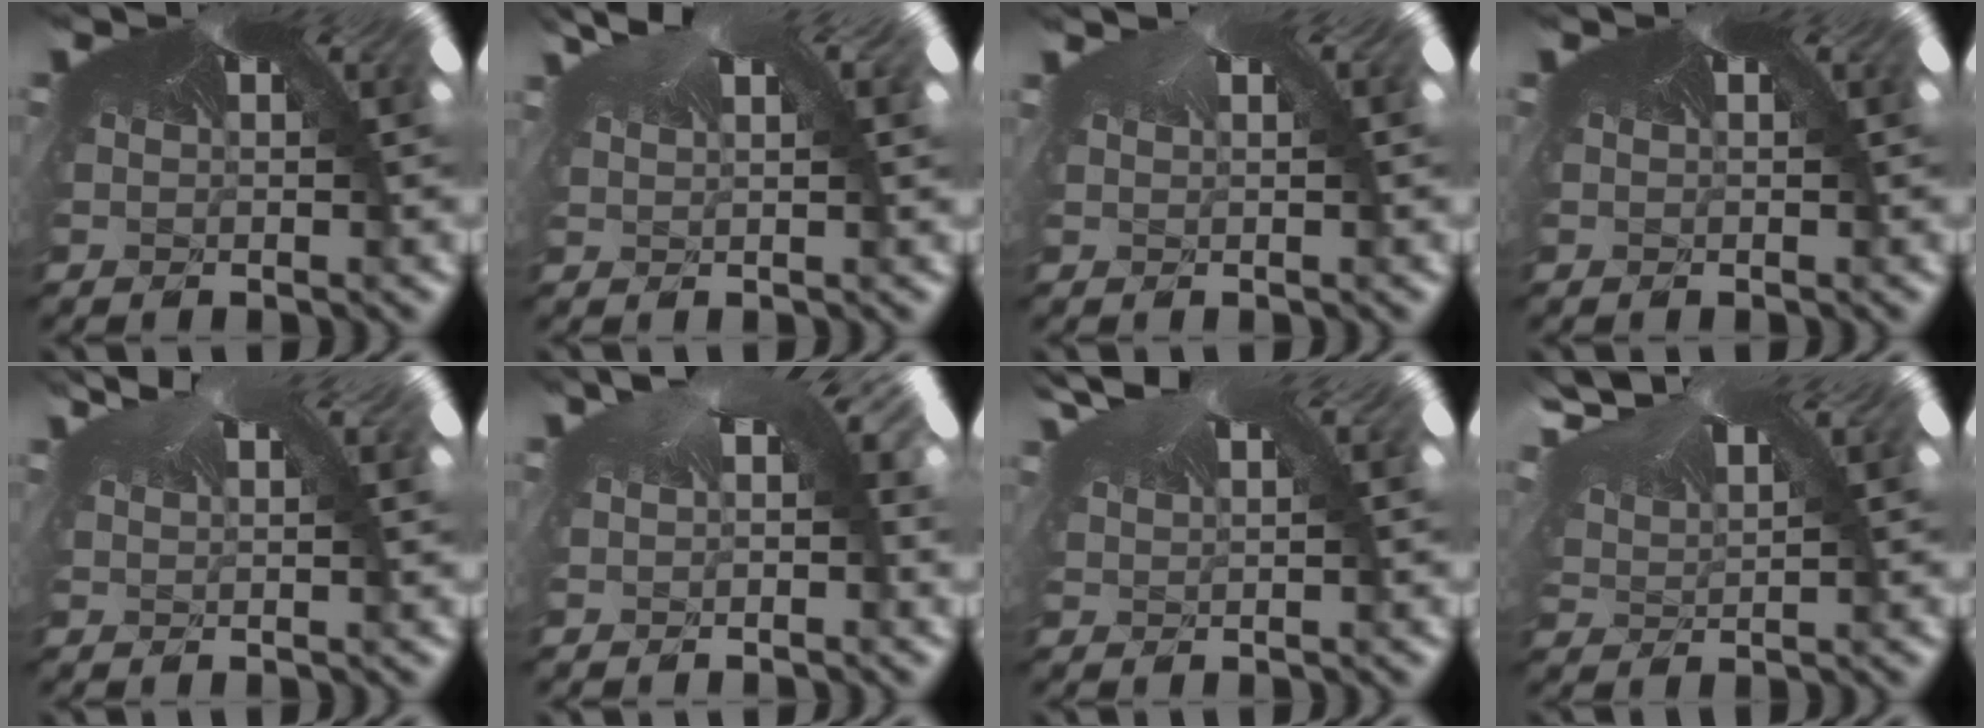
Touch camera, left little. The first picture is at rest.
{"total": 0.5, "force": [0.4, -0.3, -0.1], "torque": [-0.012, 0.009, 0.002]}
{"total": 0.9, "force": [-0.1, -0.3, -0.8], "torque": [0.011, 0.002, -0.001]}
{"total": 0.0}
{"total": 2.6, "force": [0.3, -1.3, -2.3], "torque": [0.028, 0.000, 0.000]}
{"total": 1.1, "force": [-0.3, 1.0, 0.6], "torque": [-0.027, 0.011, -0.008]}
{"total": 1.3, "force": [1.2, 0.2, 0.4], "torque": [-0.030, 0.013, 0.017]}
{"total": 1.7, "force": [1.2, 0.5, 1.1], "torque": [-0.050, 0.017, 0.027]}